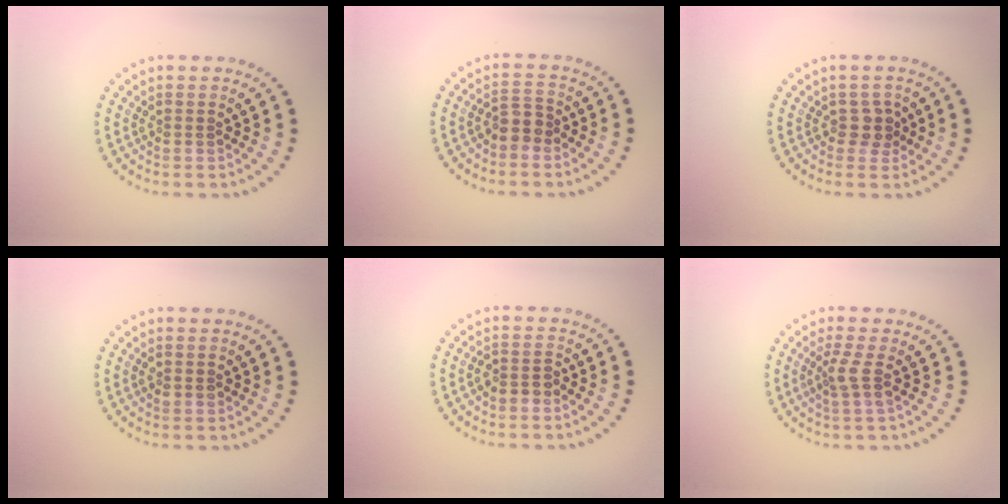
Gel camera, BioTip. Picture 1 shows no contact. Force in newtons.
{"total": 2.0, "press": 1.7, "slide": 1.0}
{"total": 1.7, "press": 1.5, "slide": 0.8}
{"total": 1.0, "press": 1.0, "slide": 0.2}
{"total": 1.6, "press": 1.4, "slide": 0.8}
{"total": 2.0, "press": 1.5, "slide": 1.3}